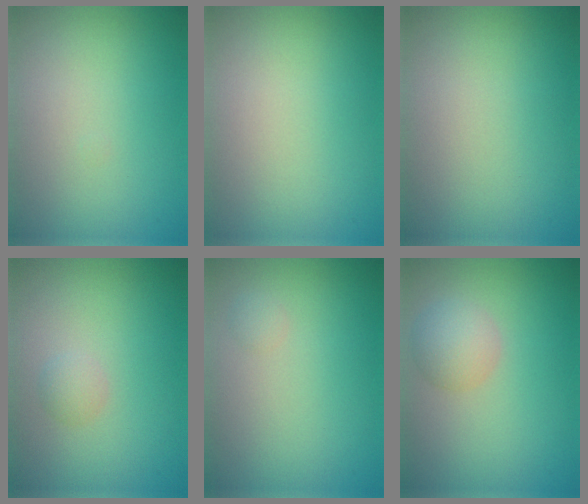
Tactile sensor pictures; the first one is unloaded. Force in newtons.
{"total": 0.0}
{"total": 0.0}
{"total": 1.0, "press": 1.0, "slide": 0.0}
{"total": 0.6, "press": 0.6, "slide": 0.0}
{"total": 2.7, "press": 2.7, "slide": 0.2}